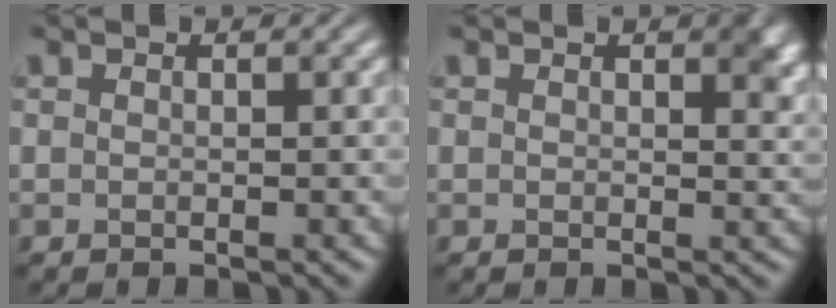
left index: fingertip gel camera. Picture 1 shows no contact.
{"total": 1.9, "force": [1.1, 0.6, 1.4], "torque": [-0.012, -0.003, 0.018]}